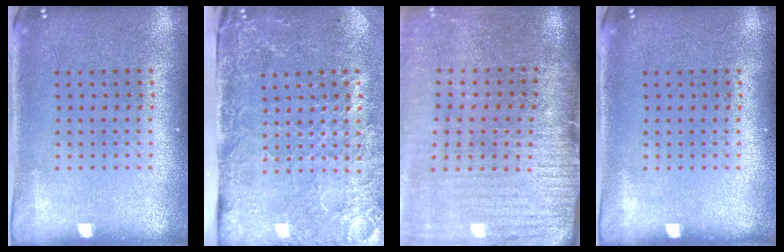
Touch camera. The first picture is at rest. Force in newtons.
{"total": 4.7, "press": 3.7, "slide": 3.0}
{"total": 3.7, "press": 3.2, "slide": 1.9}
{"total": 0.0}